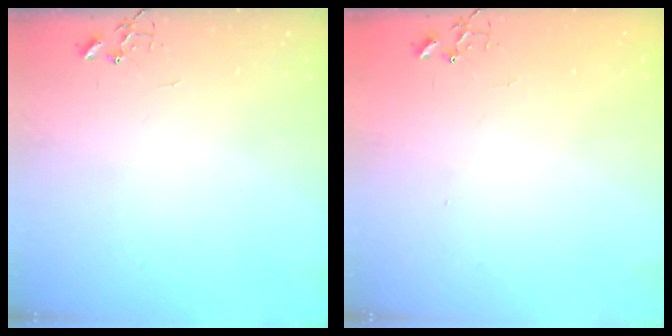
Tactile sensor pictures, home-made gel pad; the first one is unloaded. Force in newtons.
{"total": 1.3, "press": 1.2, "slide": 0.1}